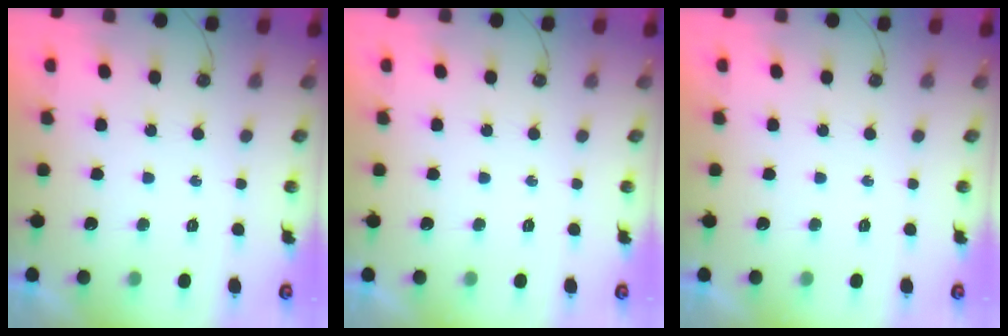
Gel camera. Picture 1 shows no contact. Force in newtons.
{"total": 0.0}
{"total": 0.0}